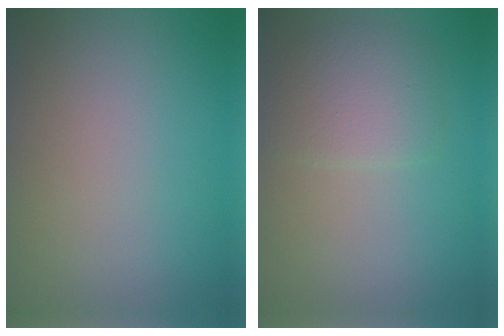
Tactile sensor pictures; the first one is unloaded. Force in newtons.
{"total": 2.9, "press": 2.9, "slide": 0.1}